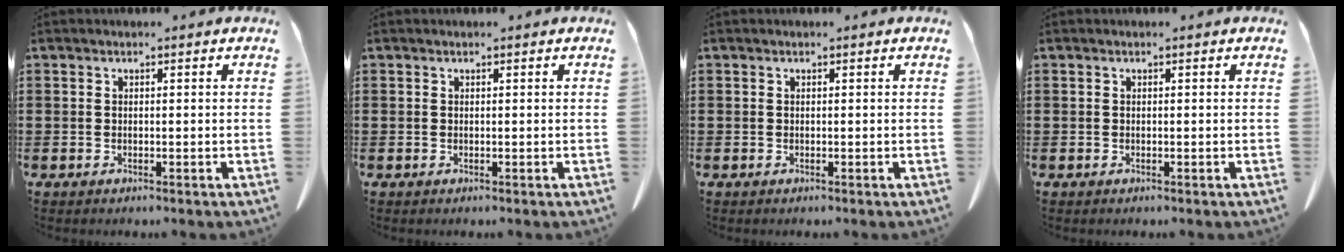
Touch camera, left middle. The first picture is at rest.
{"total": 0.0}
{"total": 0.0}
{"total": 0.0}